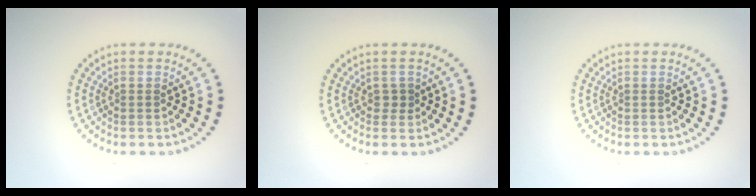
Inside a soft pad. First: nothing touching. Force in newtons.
{"total": 0.6, "press": 0.6, "slide": 0.2}
{"total": 0.0}